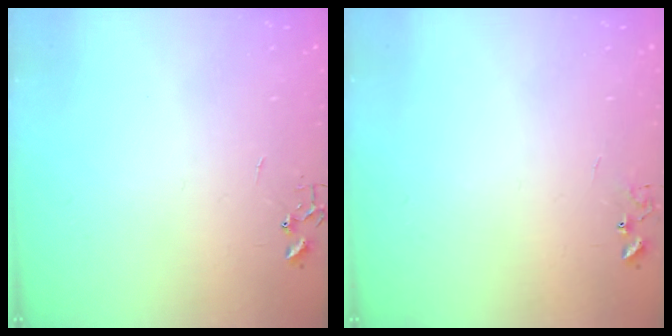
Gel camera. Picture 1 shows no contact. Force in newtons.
{"total": 5.9, "press": 5.9, "slide": 0.5}